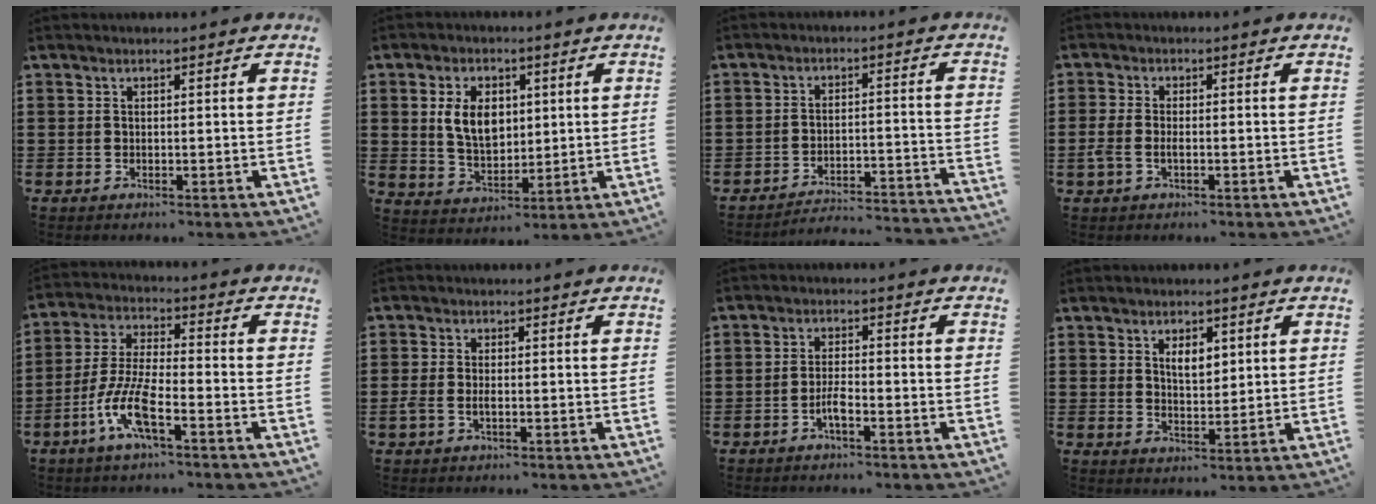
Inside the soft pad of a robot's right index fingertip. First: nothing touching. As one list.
[{"total": 7.2, "force": [1.4, 4.7, 5.3], "torque": [-0.121, 0.007, 0.019]}, {"total": 3.7, "force": [-3.6, 0.0, 0.8], "torque": [-0.022, -0.006, -0.079]}, {"total": 2.1, "force": [-0.8, 0.9, 1.7], "torque": [-0.047, -0.006, -0.018]}, {"total": 8.6, "force": [-4.4, 1.8, 7.2], "torque": [-0.172, -0.014, -0.086]}, {"total": 2.0, "force": [-0.7, 0.9, 1.6], "torque": [-0.045, -0.006, -0.016]}, {"total": 3.0, "force": [-1.6, 0.5, 2.5], "torque": [-0.060, -0.005, -0.033]}, {"total": 3.6, "force": [1.6, 1.8, 2.7], "torque": [-0.053, 0.004, 0.026]}]